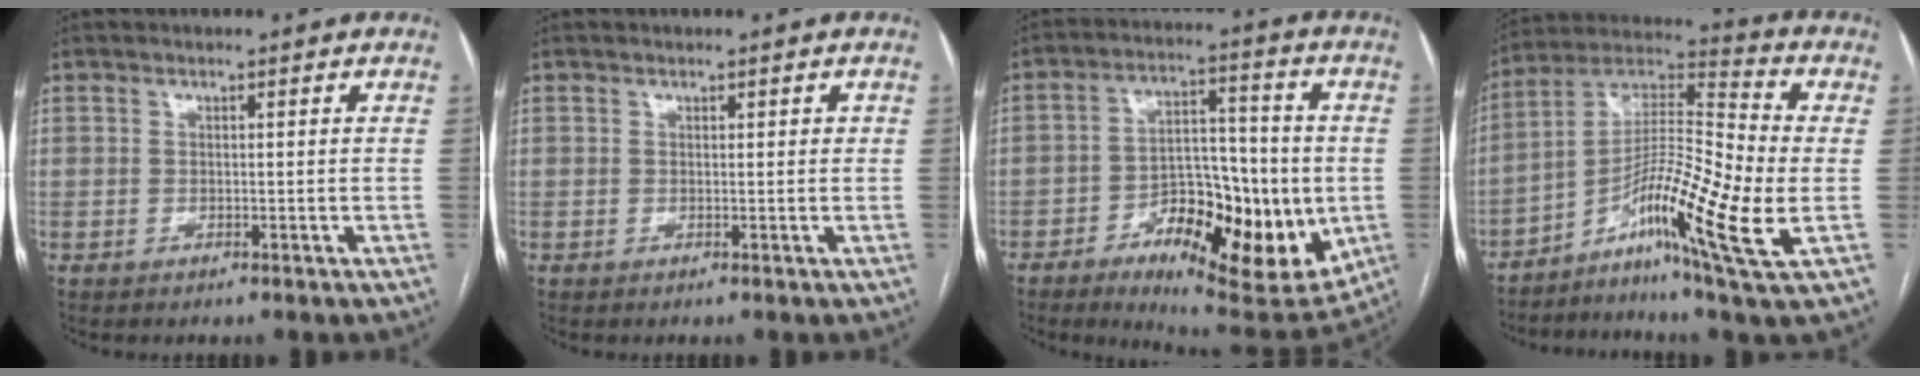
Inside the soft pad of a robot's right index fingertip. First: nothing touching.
{"total": 0.5, "force": [0.3, 0.3, 0.3], "torque": [-0.002, 0.005, 0.003]}
{"total": 19.7, "force": [-6.1, 8.5, 16.7], "torque": [-0.234, 0.008, -0.075]}
{"total": 19.0, "force": [-5.2, 1.2, 18.3], "torque": [-0.343, -0.003, -0.093]}